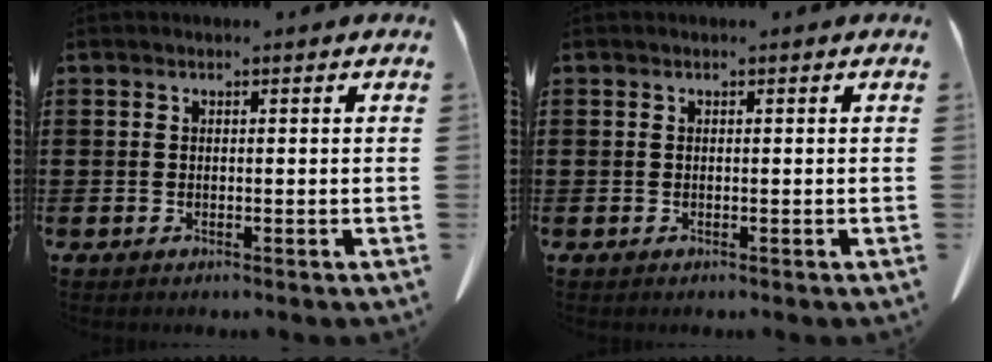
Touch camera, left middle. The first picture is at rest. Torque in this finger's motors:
{"motor_torque": [-1.03, -1.11, 0.02, 0.00]}